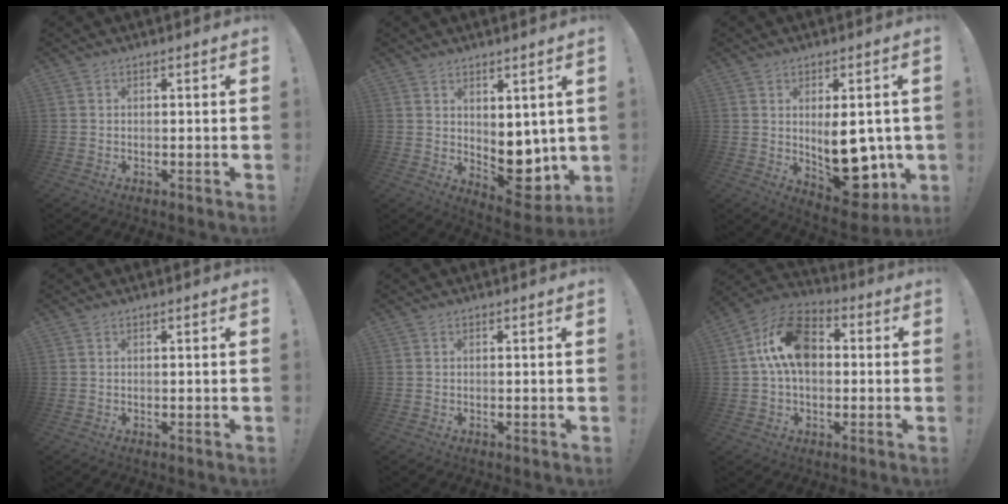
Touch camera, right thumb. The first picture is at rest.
{"total": 9.3, "force": [-0.3, 7.2, 5.9], "torque": [-0.046, -0.002, 0.013]}
{"total": 12.8, "force": [0.0, 7.0, 10.6], "torque": [-0.144, -0.011, 0.014]}
{"total": 0.0}
{"total": 0.0}
{"total": 15.5, "force": [2.3, 10.4, 11.3], "torque": [-0.187, 0.016, 0.044]}